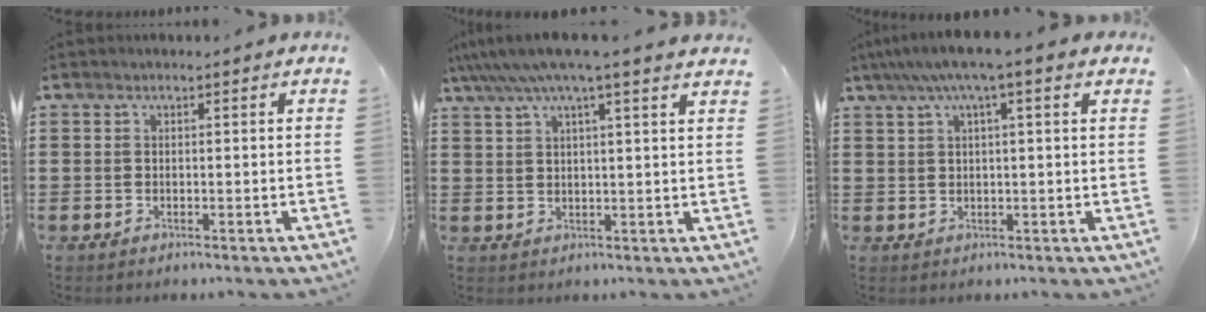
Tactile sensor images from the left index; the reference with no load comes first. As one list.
[{"total": 6.0, "force": [4.6, -0.1, 3.8], "torque": [-0.088, -0.012, 0.080]}, {"total": 4.6, "force": [2.3, 0.3, 4.0], "torque": [-0.082, 0.007, 0.038]}]